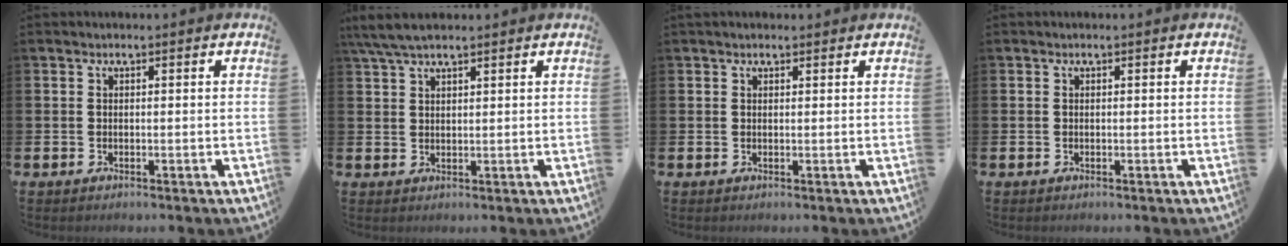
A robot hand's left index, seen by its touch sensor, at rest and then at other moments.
{"total": 4.6, "force": [3.7, 1.2, 2.5], "torque": [-0.059, -0.002, 0.069]}
{"total": 0.9, "force": [0.8, 0.3, 0.3], "torque": [0.008, -0.002, 0.012]}
{"total": 0.0}